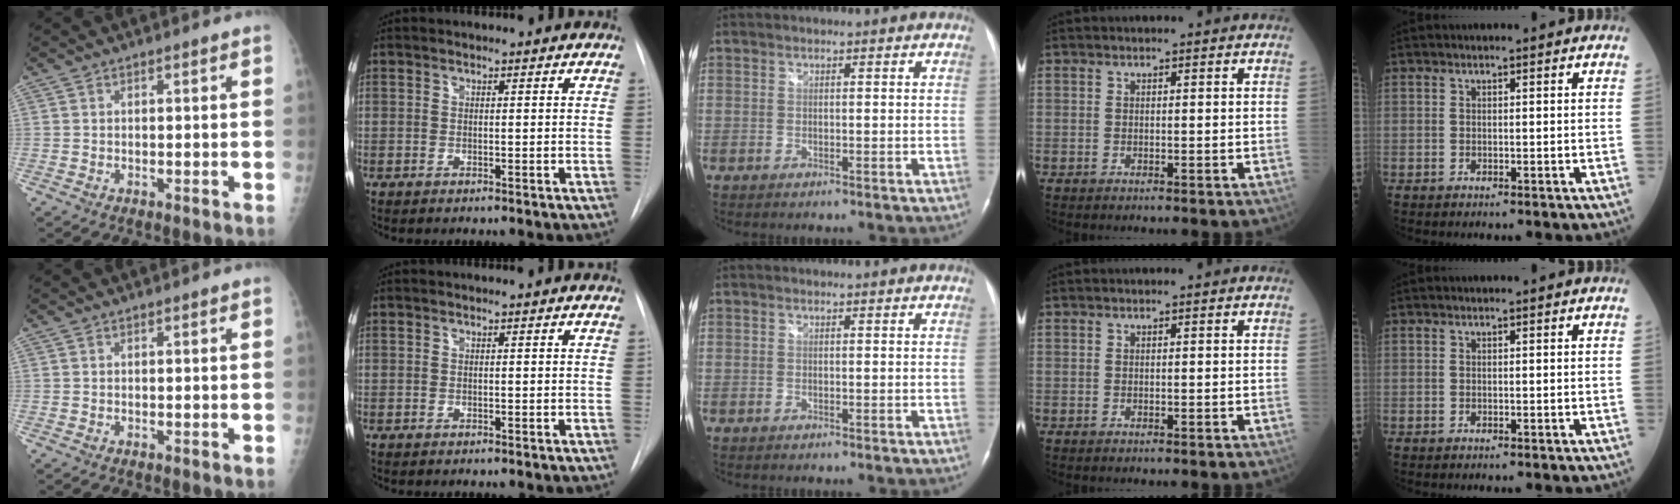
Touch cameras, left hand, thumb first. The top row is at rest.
{}